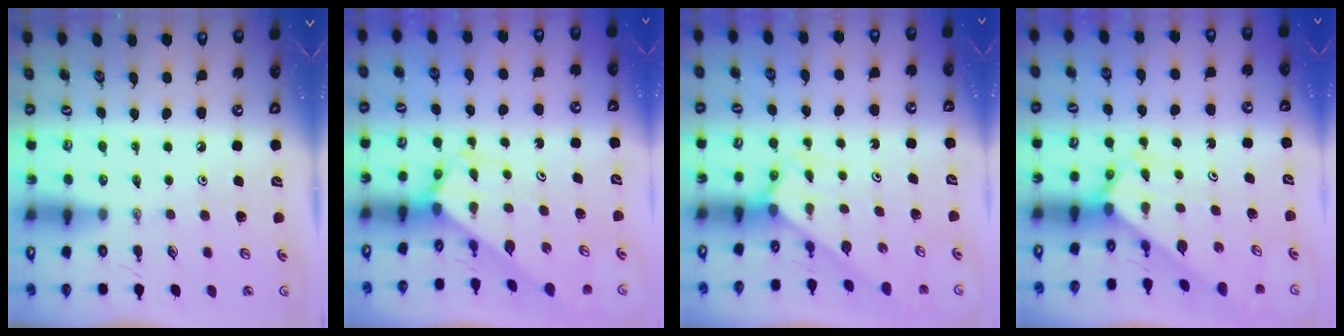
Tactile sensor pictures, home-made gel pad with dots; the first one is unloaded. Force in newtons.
{"total": 2.7, "press": 2.7, "slide": 0.2}
{"total": 2.4, "press": 2.4, "slide": 0.2}
{"total": 2.0, "press": 2.0, "slide": 0.2}